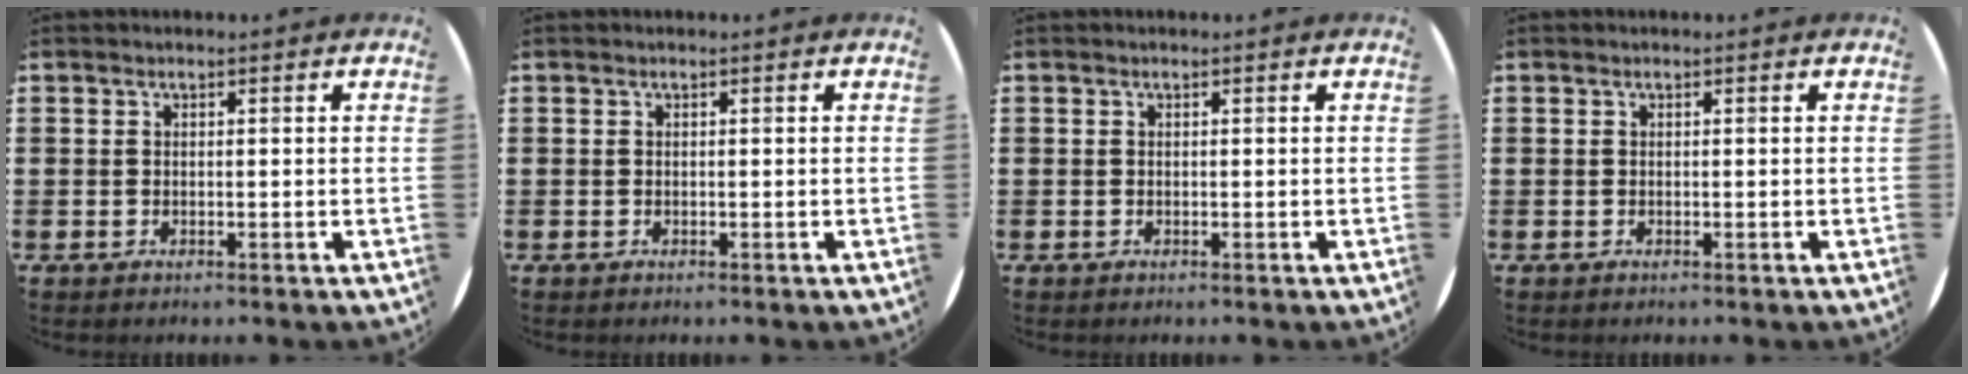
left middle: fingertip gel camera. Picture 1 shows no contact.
{"total": 0.0}
{"total": 0.0}
{"total": 0.0}